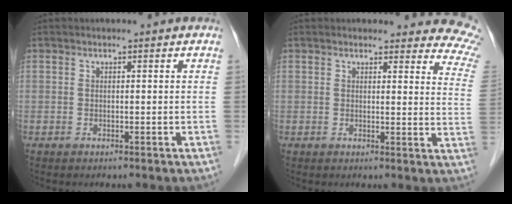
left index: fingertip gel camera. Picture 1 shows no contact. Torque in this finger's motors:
{"motor_torque": [0.61, -0.88, 0.31, 0.02]}